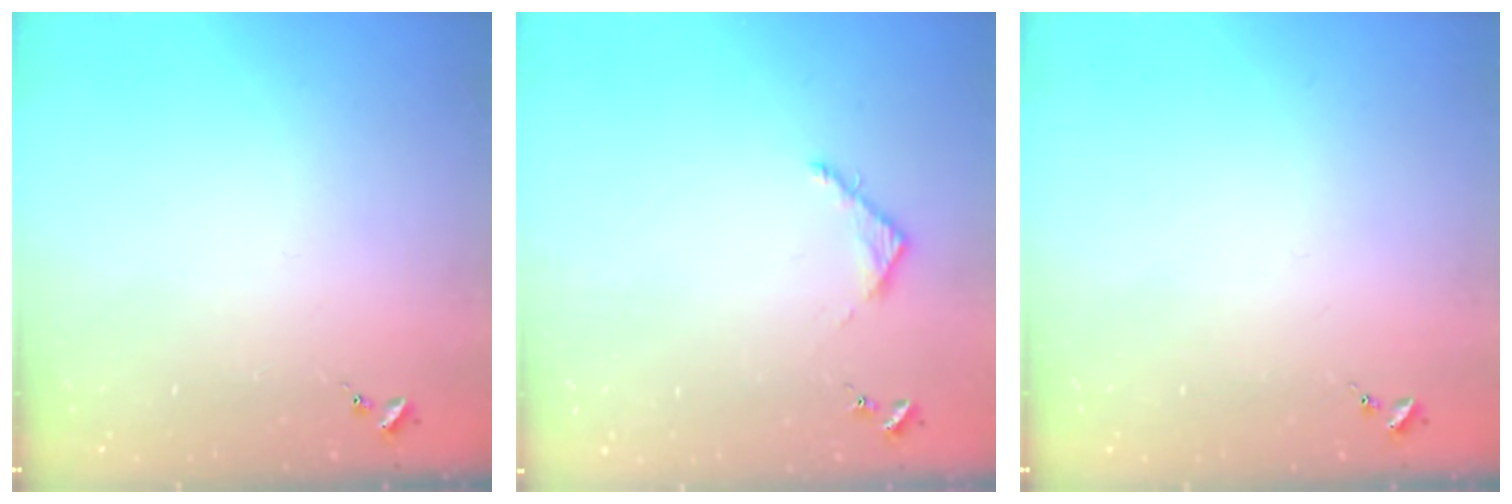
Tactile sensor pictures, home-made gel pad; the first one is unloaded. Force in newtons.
{"total": 3.5, "press": 3.5, "slide": 0.3}
{"total": 0.0}